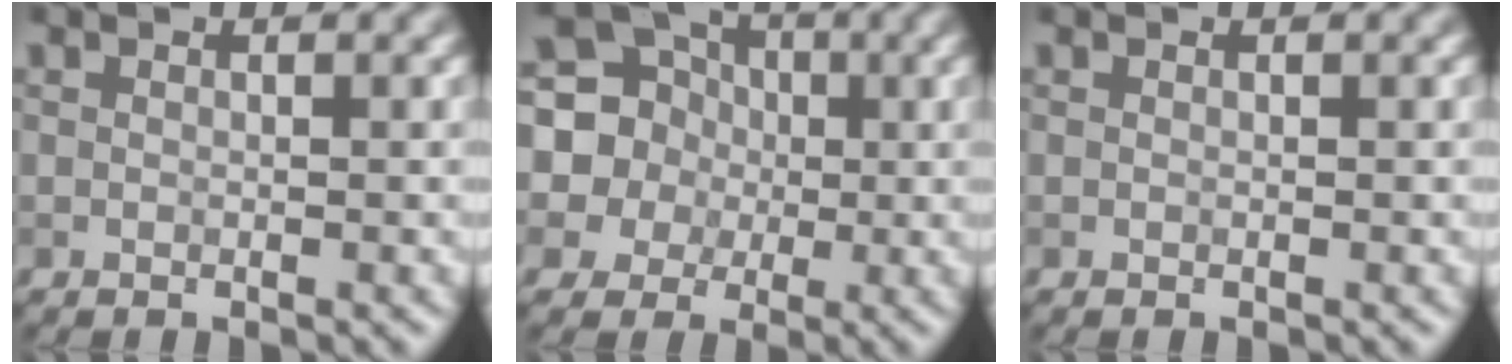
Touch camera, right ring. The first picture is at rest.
{"total": 13.3, "force": [2.3, 12.4, 4.2], "torque": [-0.129, 0.031, 0.015]}
{"total": 0.0}